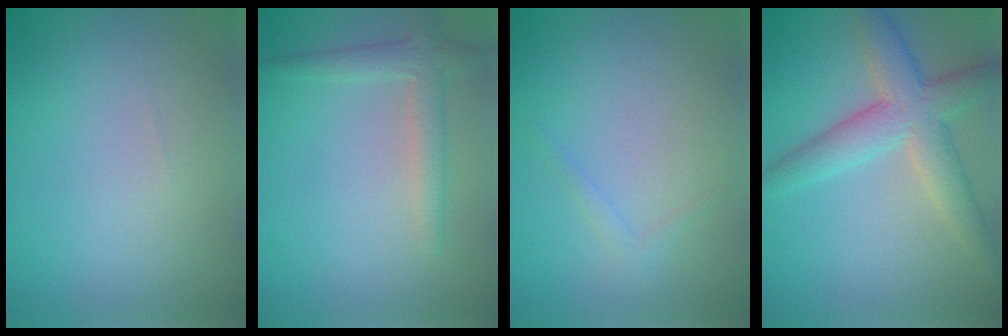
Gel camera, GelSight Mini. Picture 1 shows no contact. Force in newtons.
{"total": 2.5, "press": 2.5, "slide": 0.3}
{"total": 0.8, "press": 0.8, "slide": 0.0}
{"total": 5.5, "press": 5.5, "slide": 0.5}